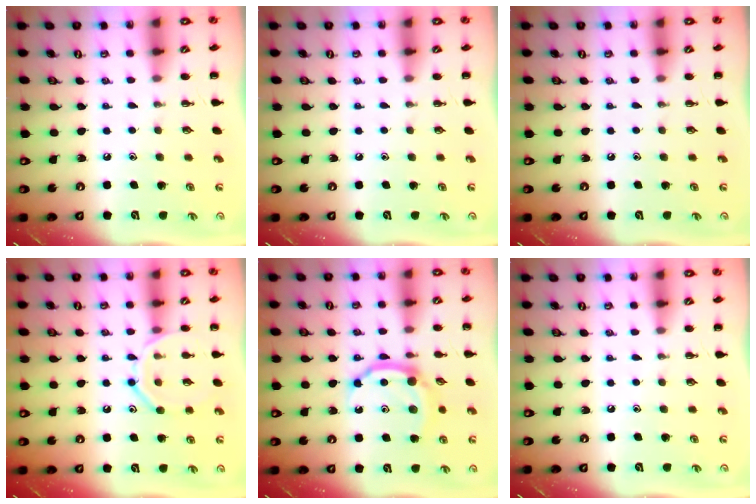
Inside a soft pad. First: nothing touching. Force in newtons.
{"total": 0.0}
{"total": 0.0}
{"total": 12.0, "press": 12.0, "slide": 0.7}
{"total": 9.3, "press": 9.3, "slide": 0.7}
{"total": 0.0}